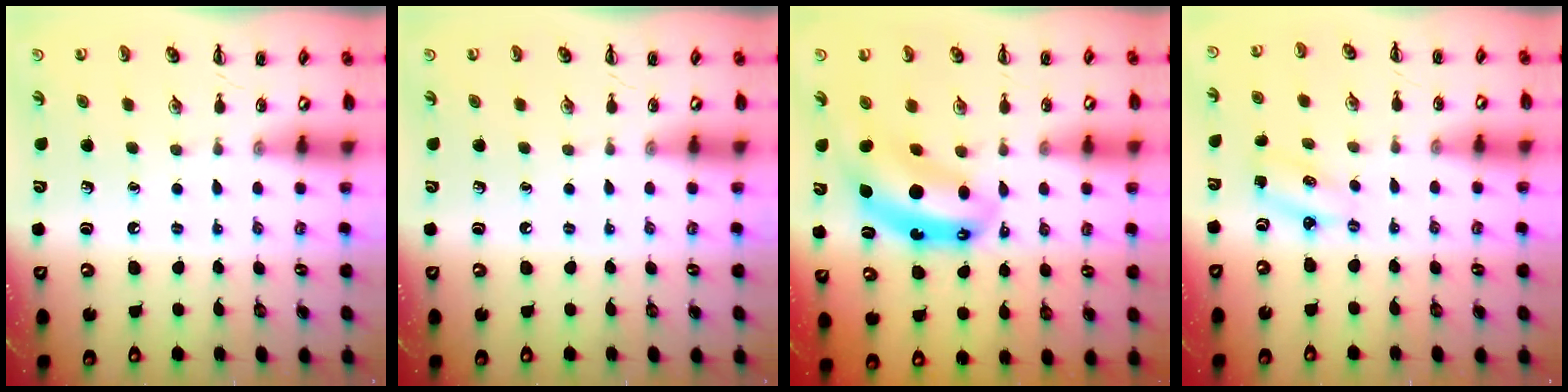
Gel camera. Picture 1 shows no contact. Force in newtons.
{"total": 0.0}
{"total": 8.6, "press": 8.3, "slide": 2.2}
{"total": 2.2, "press": 2.1, "slide": 0.6}